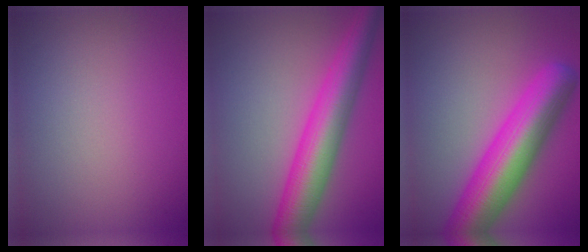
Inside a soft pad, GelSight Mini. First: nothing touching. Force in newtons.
{"total": 7.9, "press": 7.9, "slide": 0.1}
{"total": 10.2, "press": 10.2, "slide": 0.3}